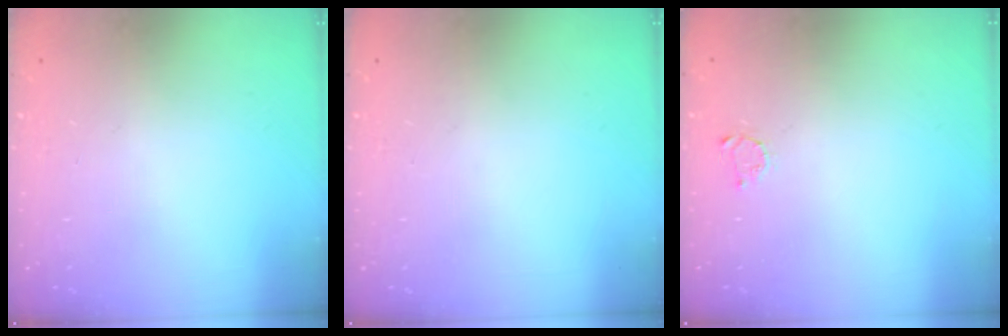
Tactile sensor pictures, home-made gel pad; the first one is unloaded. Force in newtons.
{"total": 0.0}
{"total": 2.1, "press": 2.1, "slide": 0.3}